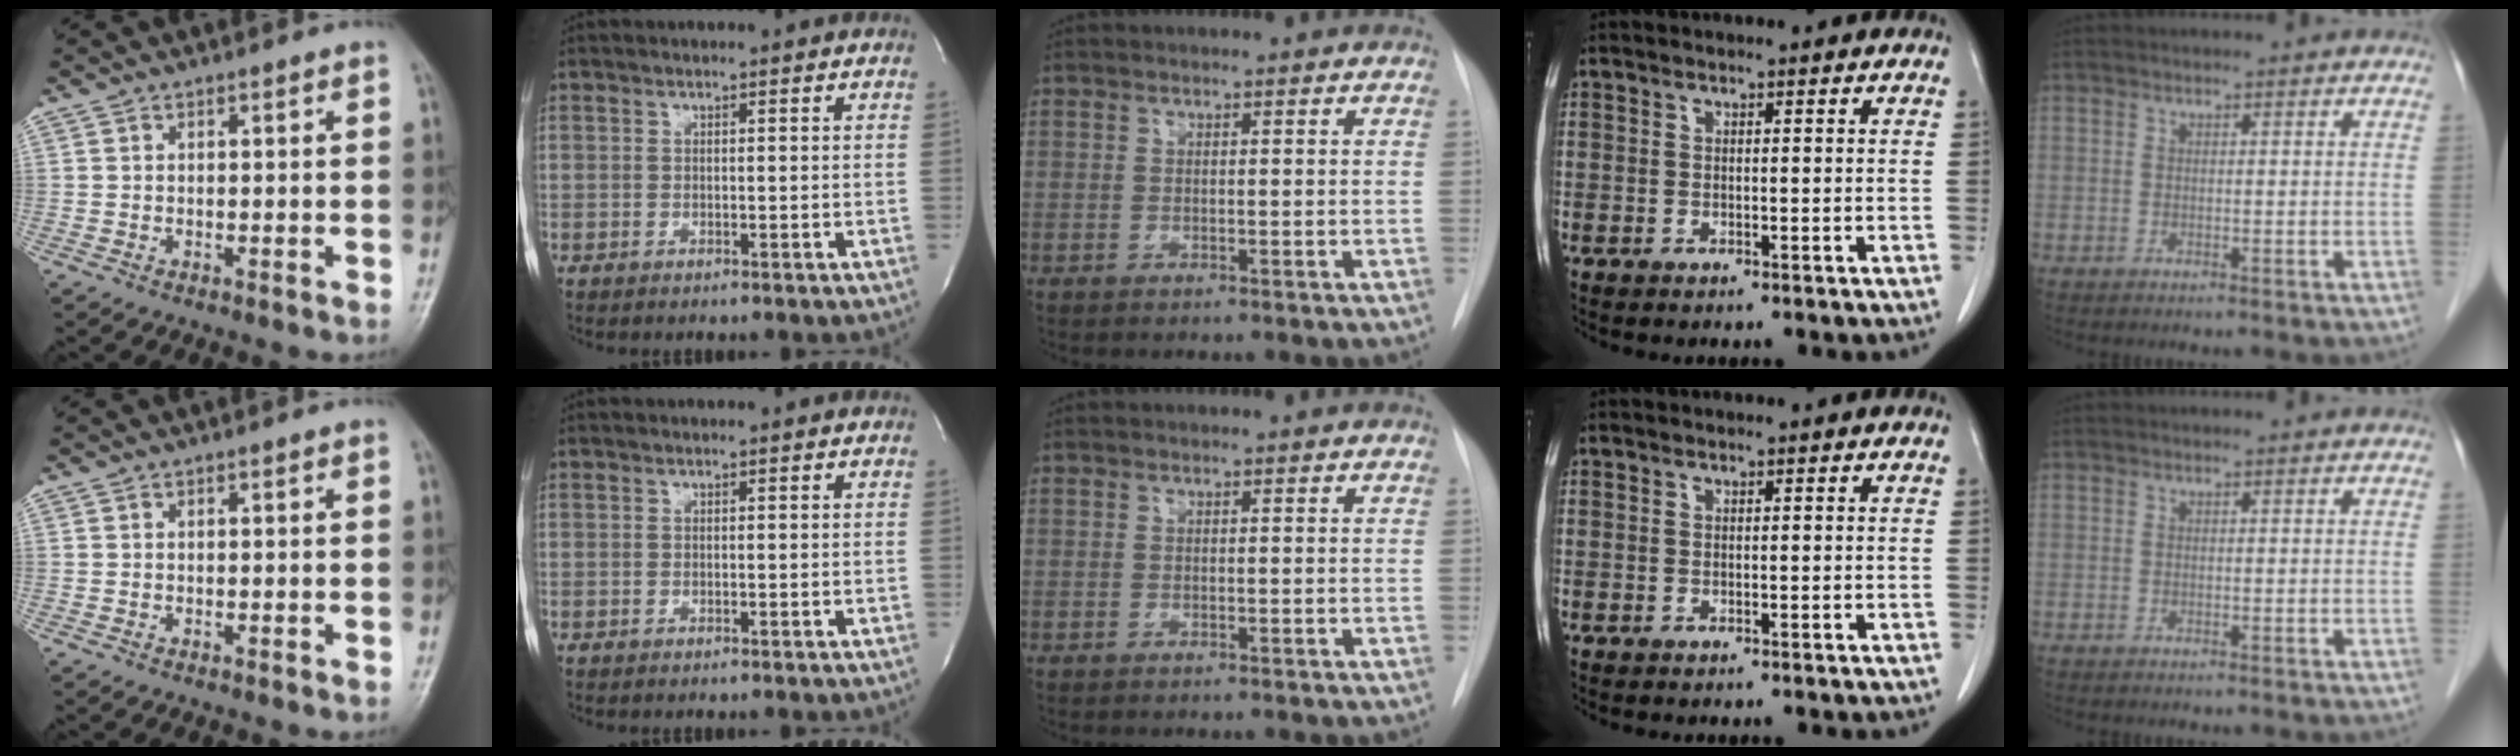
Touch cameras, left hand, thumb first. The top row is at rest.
{}